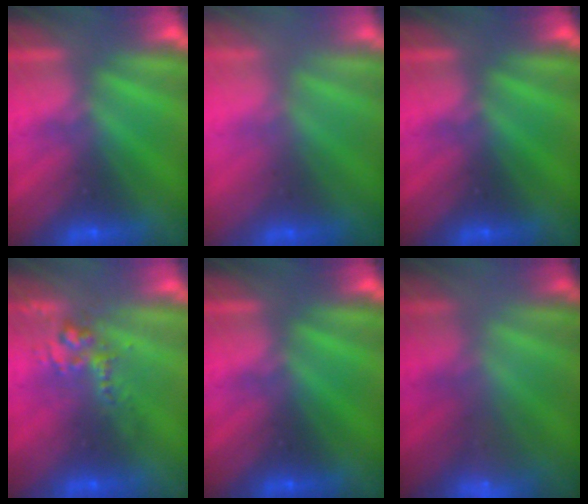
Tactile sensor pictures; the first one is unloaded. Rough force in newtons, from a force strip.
{"total": 2.9}
{"total": 0.0}
{"total": 2.6}
{"total": 0.0}
{"total": 2.3}